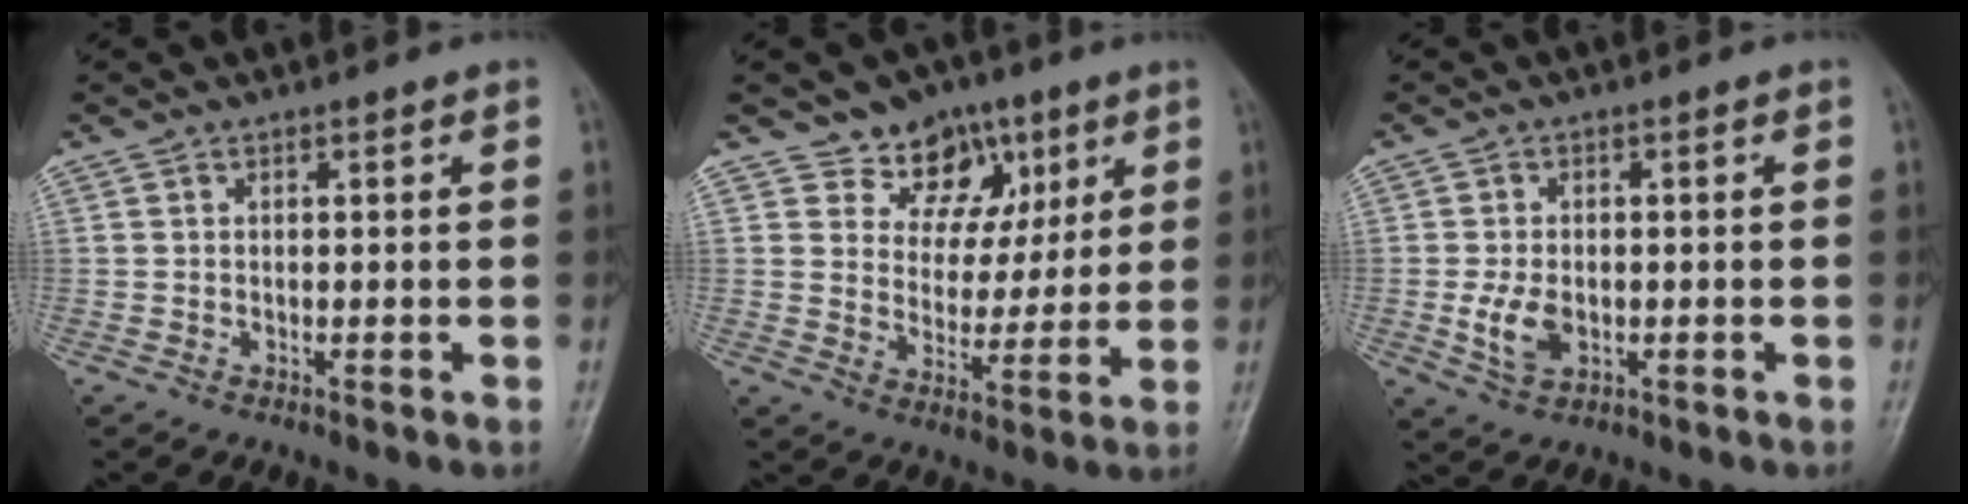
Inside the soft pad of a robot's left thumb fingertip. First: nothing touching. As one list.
[{"total": 10.6, "force": [6.4, 7.8, 3.2], "torque": [-0.005, -0.028, 0.104]}, {"total": 5.2, "force": [-0.9, 3.4, 3.8], "torque": [-0.071, -0.003, -0.012]}]